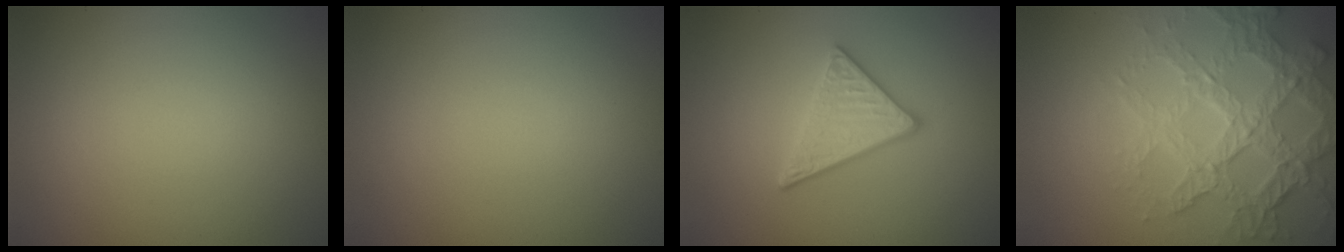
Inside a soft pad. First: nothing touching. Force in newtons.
{"total": 0.0}
{"total": 3.6, "press": 3.0, "slide": 1.9}
{"total": 7.2, "press": 5.1, "slide": 5.0}